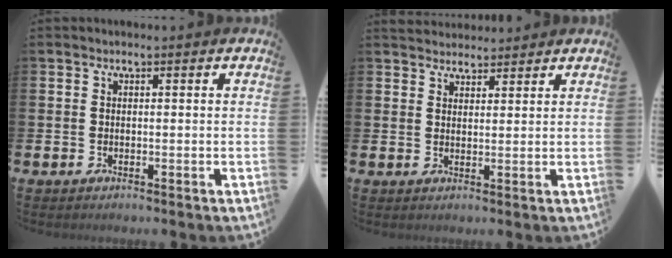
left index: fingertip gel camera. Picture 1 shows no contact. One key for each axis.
{"total": 3.0, "fx": 2.8, "fy": 0.9, "fz": -0.1, "tx": 0.005, "ty": -0.014, "tz": 0.052}